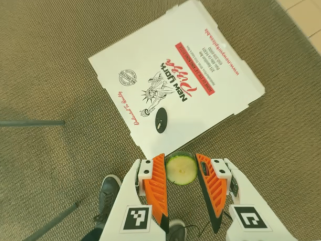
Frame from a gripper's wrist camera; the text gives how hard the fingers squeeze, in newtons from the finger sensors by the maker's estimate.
{"total": 7.1, "left": 7.1, "right": 7.1}